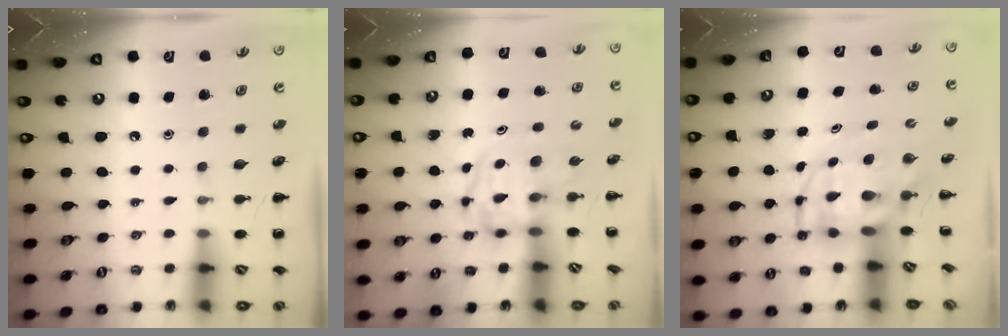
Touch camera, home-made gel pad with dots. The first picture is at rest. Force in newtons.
{"total": 4.0, "press": 3.9, "slide": 0.7}
{"total": 5.0, "press": 4.8, "slide": 1.4}